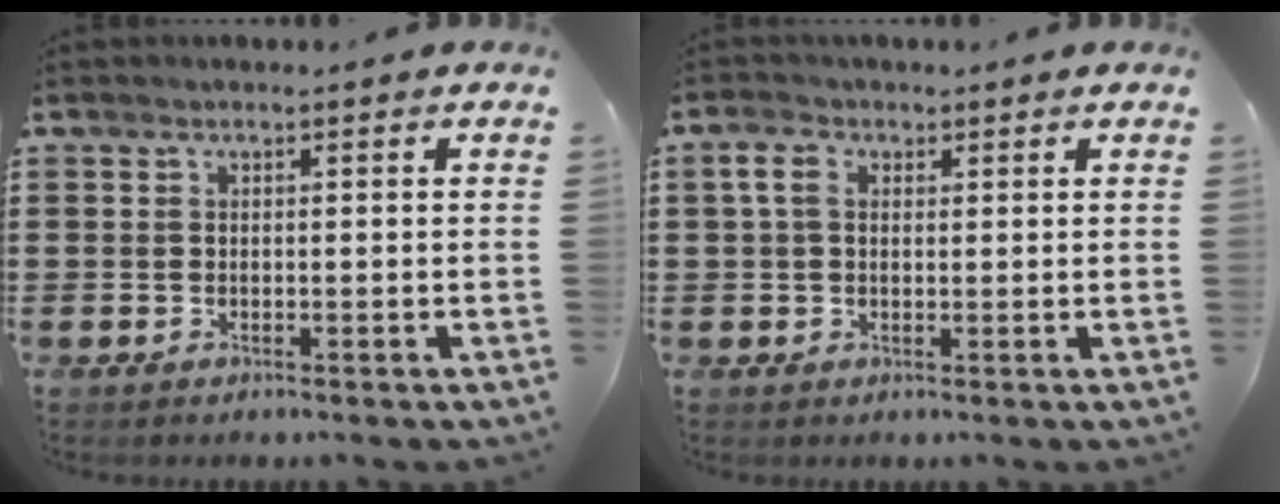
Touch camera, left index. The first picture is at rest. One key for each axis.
{"total": 3.2, "fx": 1.2, "fy": 1.9, "fz": 2.3, "tx": -0.052, "ty": 0.009, "tz": 0.021}